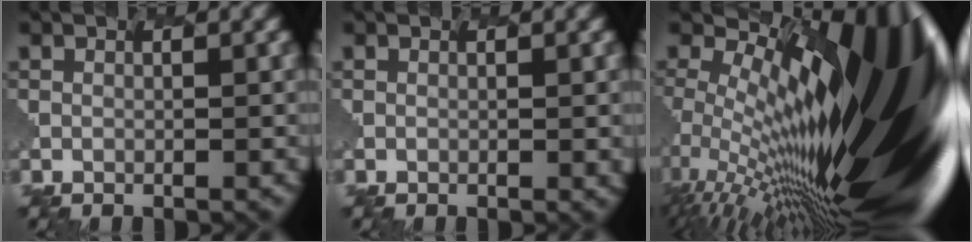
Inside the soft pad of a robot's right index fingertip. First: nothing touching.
{"total": 0.7, "force": [0.3, -0.4, -0.5], "torque": [0.003, 0.005, 0.000]}
{"total": 17.3, "force": [1.8, 5.6, 16.3], "torque": [-0.253, -0.011, 0.003]}